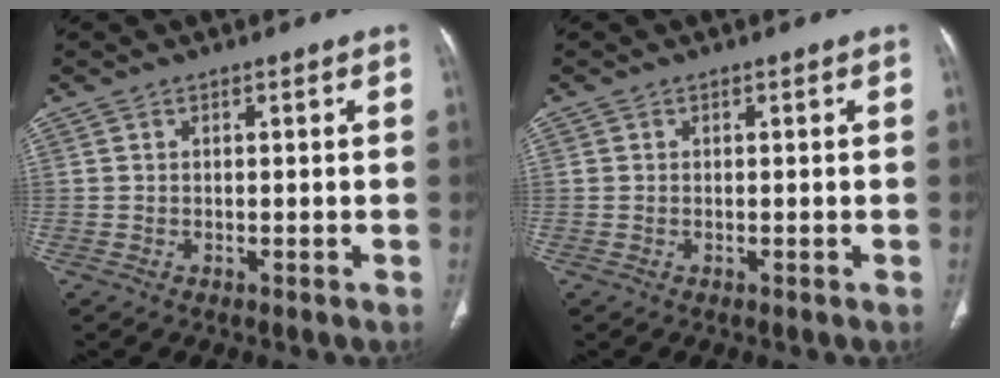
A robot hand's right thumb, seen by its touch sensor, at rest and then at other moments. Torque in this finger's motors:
{"motor_torque": [0.42, 0.31, 0.24, 0.21, -0.03]}